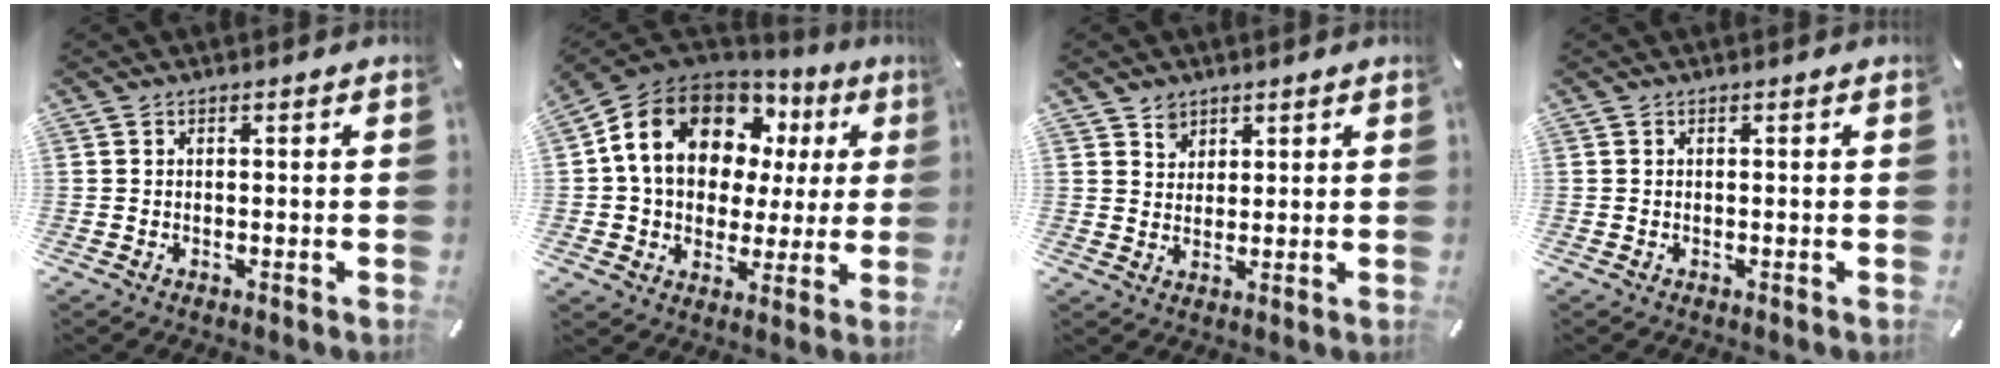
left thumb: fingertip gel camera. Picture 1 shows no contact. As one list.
[{"total": 16.3, "force": [6.9, 12.3, 8.3], "torque": [-0.160, -0.033, 0.126]}, {"total": 3.5, "force": [2.0, 2.9, 0.0], "torque": [0.015, -0.005, 0.035]}, {"total": 0.0}]